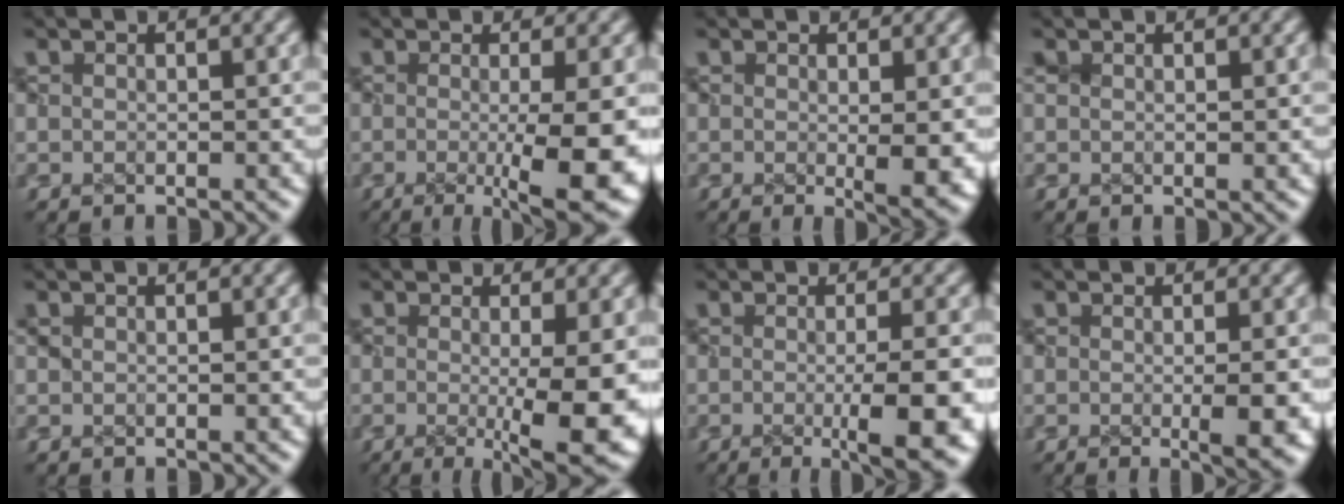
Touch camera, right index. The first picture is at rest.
{"total": 6.7, "force": [-2.7, 1.9, 5.9], "torque": [-0.053, -0.013, -0.033]}
{"total": 2.4, "force": [0.0, 0.6, 2.3], "torque": [-0.027, -0.013, 0.008]}
{"total": 1.2, "force": [0.7, 0.8, 0.6], "torque": [-0.016, 0.001, 0.009]}
{"total": 0.8, "force": [0.4, 0.6, 0.4], "torque": [-0.009, 0.004, 0.003]}
{"total": 6.2, "force": [-1.8, 1.6, 5.7], "torque": [-0.055, -0.016, -0.017]}
{"total": 5.9, "force": [-3.3, 1.7, 4.6], "torque": [-0.038, -0.009, -0.046]}
{"total": 2.3, "force": [-0.5, 0.5, 2.2], "torque": [-0.025, -0.009, -0.002]}